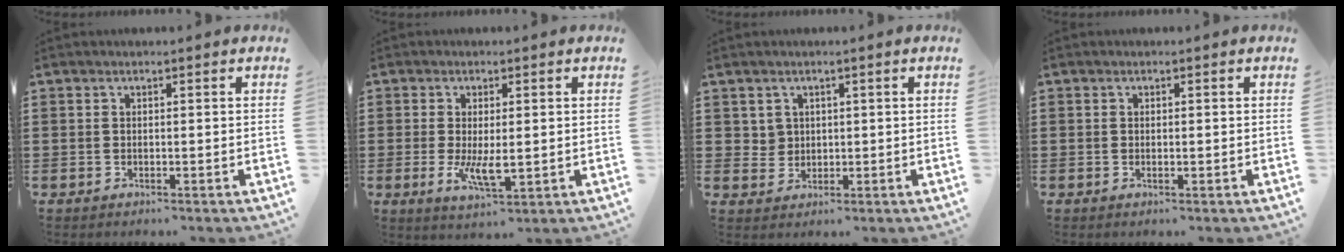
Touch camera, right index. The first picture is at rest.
{"total": 5.3, "force": [-0.6, 2.2, 4.8], "torque": [-0.096, -0.009, -0.014]}
{"total": 2.5, "force": [1.3, 2.1, 0.3], "torque": [-0.015, 0.011, 0.024]}
{"total": 0.0}